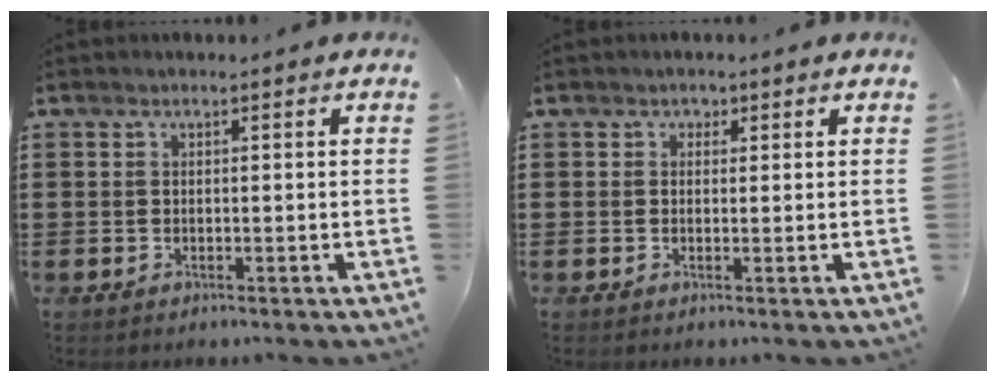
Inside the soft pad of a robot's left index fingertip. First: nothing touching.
{"total": 1.1, "force": [0.3, 1.0, 0.3], "torque": [-0.001, 0.003, 0.002]}